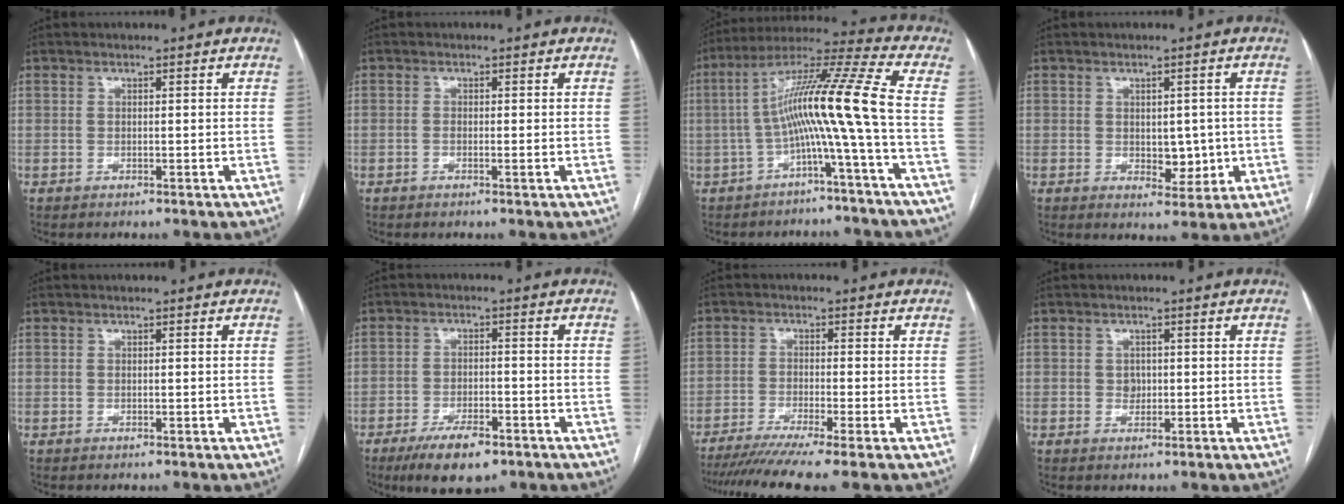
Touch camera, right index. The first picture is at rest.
{"total": 0.7, "force": [-0.3, 0.0, 0.6], "torque": [-0.011, 0.001, -0.005]}
{"total": 12.6, "force": [-2.3, -2.2, 12.2], "torque": [-0.208, 0.036, -0.048]}
{"total": 4.6, "force": [-0.4, 2.8, 3.6], "torque": [-0.042, 0.002, 0.006]}
{"total": 0.0}
{"total": 8.0, "force": [-5.2, 2.5, 5.5], "torque": [-0.096, -0.009, -0.083]}
{"total": 9.4, "force": [-7.3, -1.2, 5.8], "torque": [-0.083, -0.020, -0.115]}
{"total": 1.5, "force": [-0.1, 1.3, 0.8], "torque": [-0.011, 0.003, 0.002]}